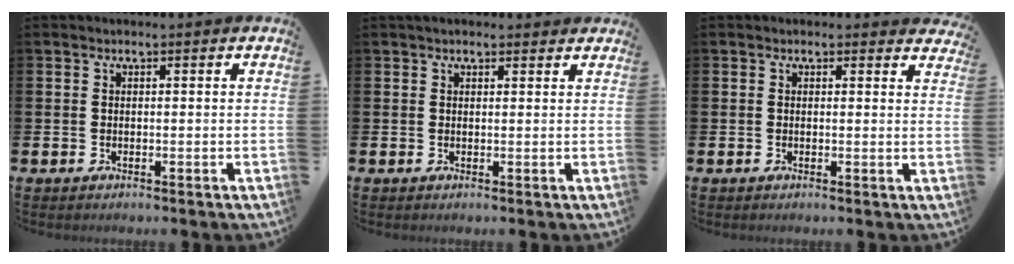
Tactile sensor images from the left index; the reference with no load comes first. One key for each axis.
{"total": 1.3, "fx": 1.2, "fy": 0.4, "fz": 0.3, "tx": 0.005, "ty": 0.000, "tz": 0.018}
{"total": 1.0, "fx": 0.9, "fy": 0.4, "fz": 0.0, "tx": 0.003, "ty": 0.000, "tz": 0.015}